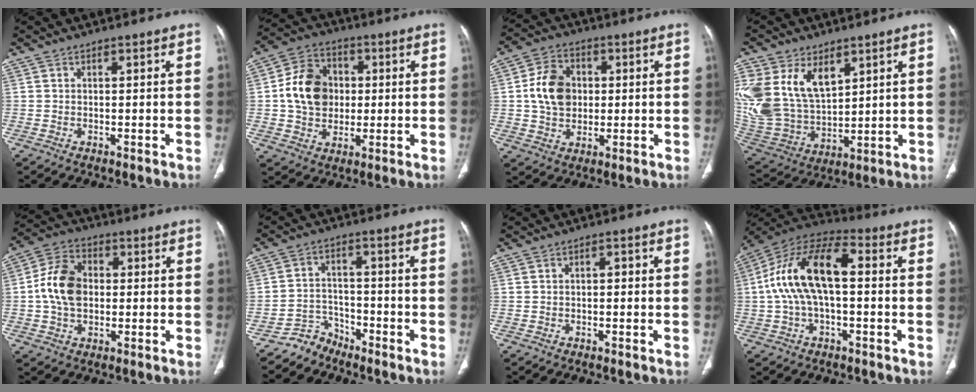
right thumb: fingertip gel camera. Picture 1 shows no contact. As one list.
[{"total": 12.8, "force": [0.8, 10.4, 7.4], "torque": [-0.106, 0.014, 0.012]}, {"total": 10.7, "force": [0.9, 8.4, 6.6], "torque": [-0.095, 0.007, 0.013]}, {"total": 21.1, "force": [8.4, 13.6, 13.8], "torque": [-0.291, -0.016, 0.182]}, {"total": 10.8, "force": [0.1, 7.7, 7.5], "torque": [-0.129, 0.019, -0.005]}, {"total": 5.0, "force": [-4.3, 2.5, -0.5], "torque": [0.024, 0.043, -0.085]}, {"total": 1.4, "force": [0.0, 0.8, 1.2], "torque": [-0.016, 0.003, -0.002]}, {"total": 16.1, "force": [0.7, 7.9, 14.1], "torque": [-0.271, 0.046, 0.003]}]